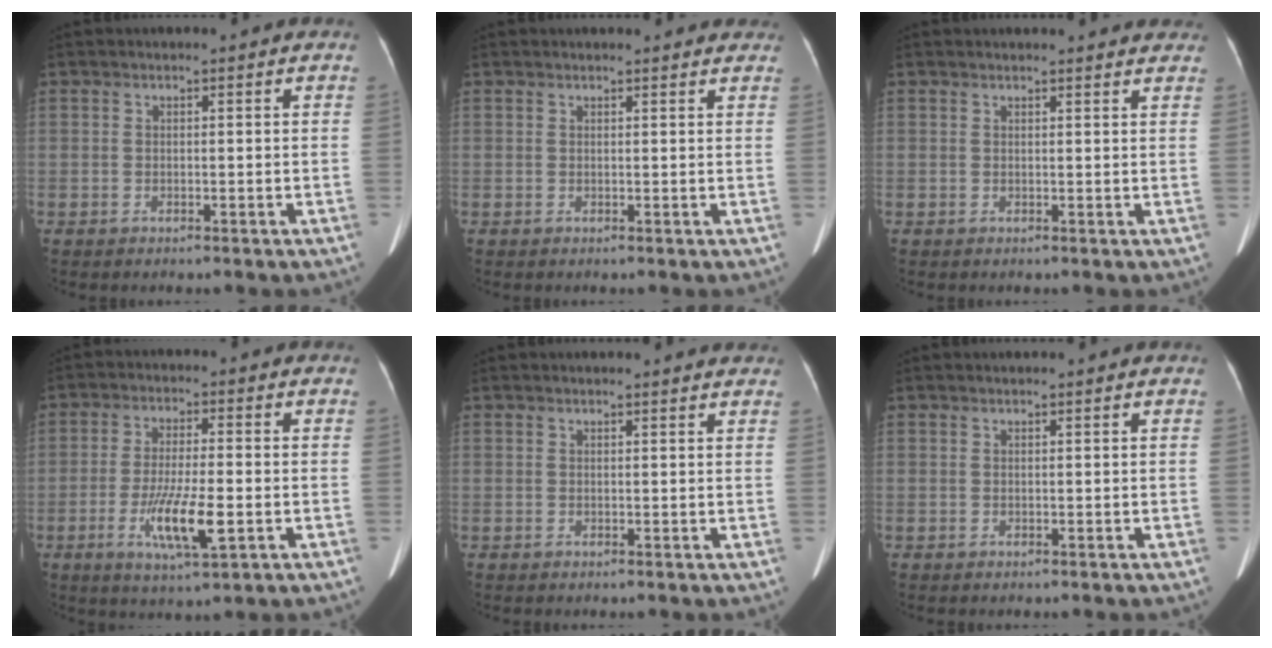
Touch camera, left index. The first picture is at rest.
{"total": 7.3, "force": [6.8, 1.8, 2.0], "torque": [-0.013, 0.018, 0.063]}
{"total": 8.8, "force": [8.3, 1.8, 2.3], "torque": [-0.013, 0.016, 0.079]}
{"total": 8.5, "force": [-2.7, 1.2, 8.0], "torque": [-0.154, -0.018, -0.046]}
{"total": 6.2, "force": [5.9, 0.8, 1.7], "torque": [-0.015, 0.016, 0.055]}
{"total": 0.6, "force": [0.6, 0.0, 0.1], "torque": [-0.005, 0.011, 0.015]}